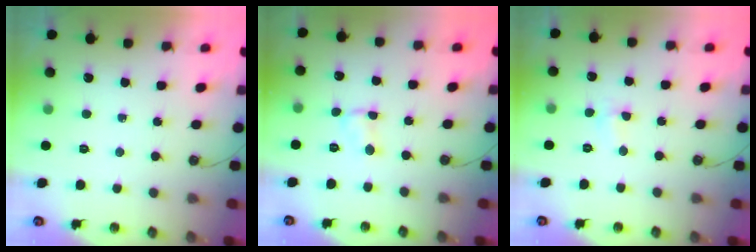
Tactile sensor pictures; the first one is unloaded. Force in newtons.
{"total": 2.7, "press": 2.7, "slide": 0.3}
{"total": 3.7, "press": 3.6, "slide": 0.6}